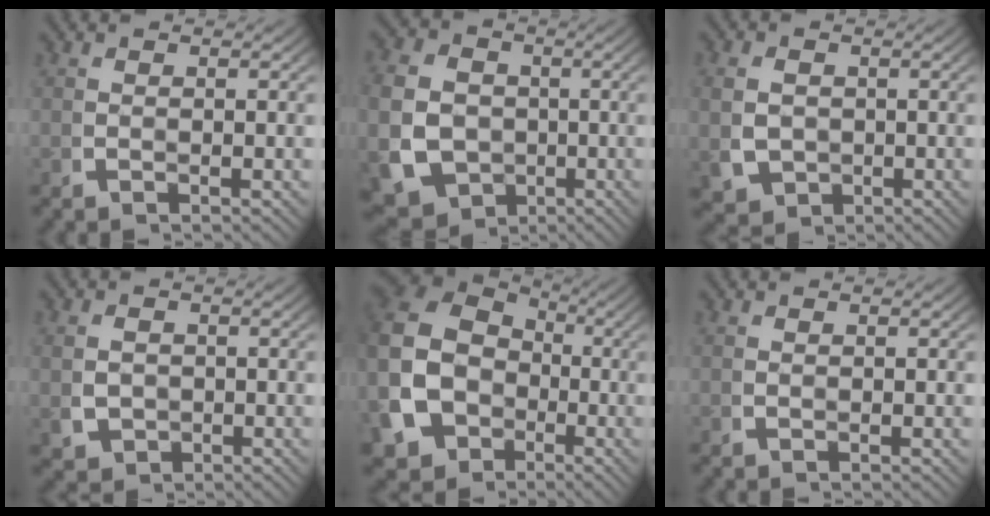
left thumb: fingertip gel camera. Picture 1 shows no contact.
{"total": 12.9, "force": [-3.4, 11.3, 5.2], "torque": [-0.133, -0.056, -0.046]}
{"total": 5.2, "force": [-0.6, 4.4, 2.8], "torque": [-0.069, -0.029, 0.006]}
{"total": 3.7, "force": [-0.4, 3.1, 1.9], "torque": [-0.052, -0.021, 0.007]}
{"total": 13.6, "force": [-0.2, 11.2, 7.8], "torque": [-0.194, -0.048, 0.012]}
{"total": 0.0}